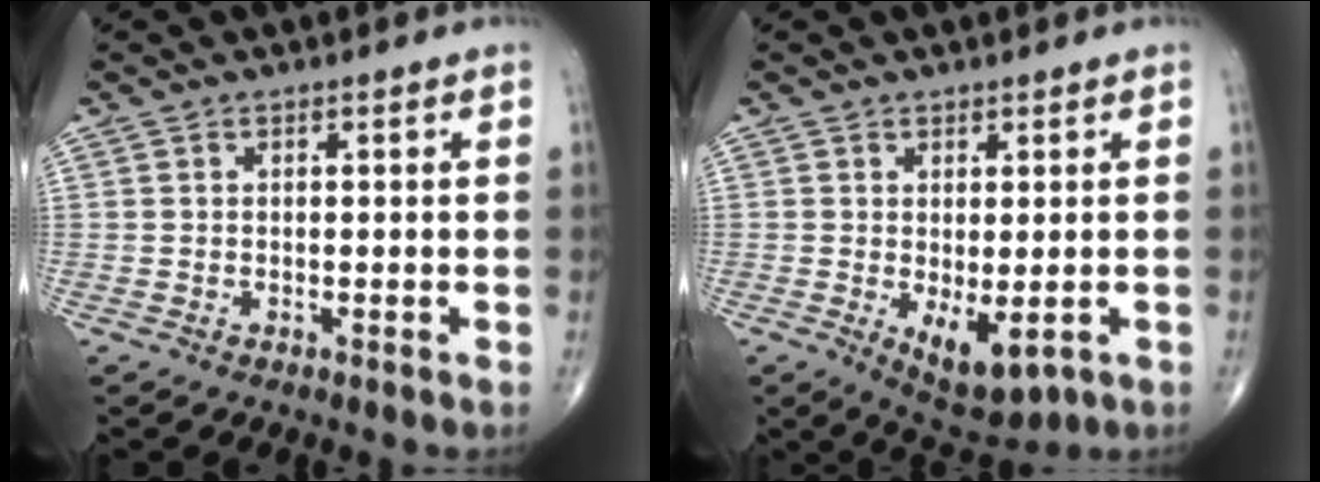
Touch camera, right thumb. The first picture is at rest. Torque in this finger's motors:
{"motor_torque": [1.14, 0.88, 0.30, -0.46, 0.28]}